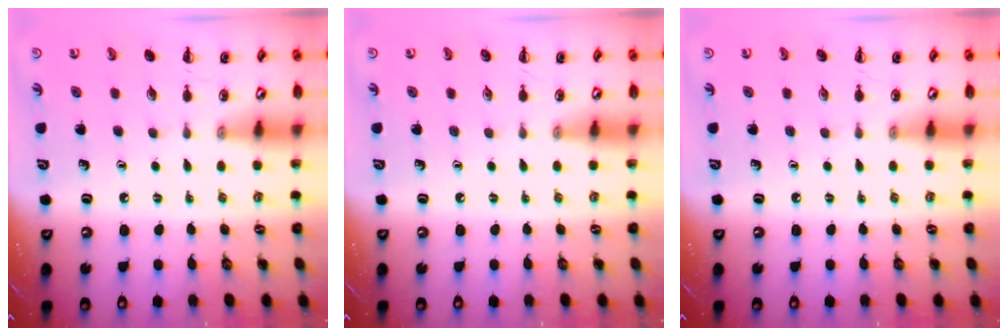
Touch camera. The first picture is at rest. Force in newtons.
{"total": 0.0}
{"total": 0.0}